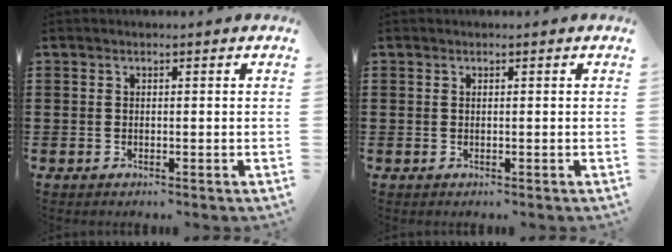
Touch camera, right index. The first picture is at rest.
{"total": 0.0}